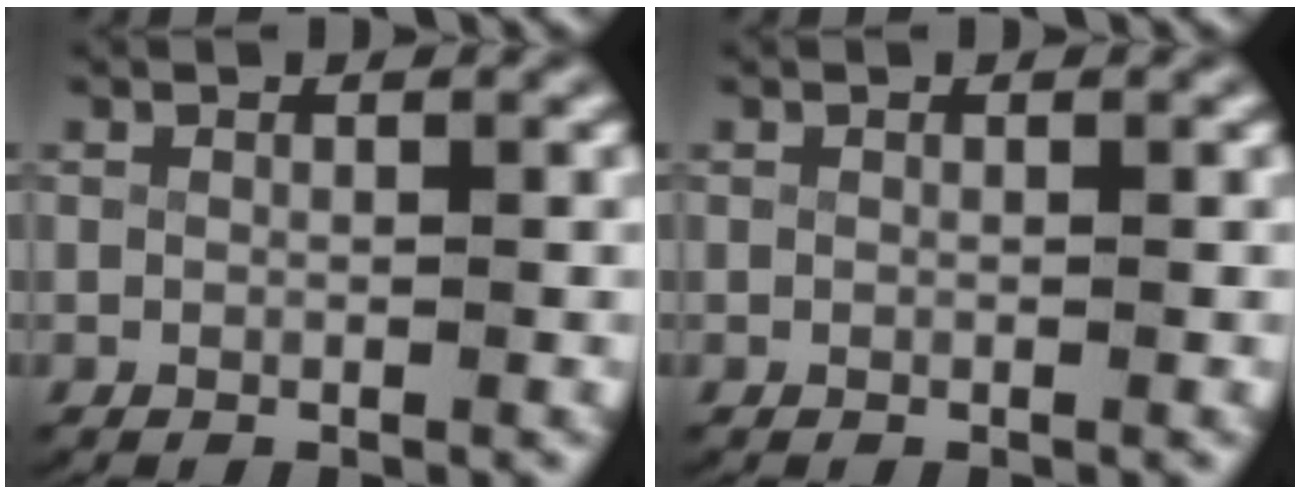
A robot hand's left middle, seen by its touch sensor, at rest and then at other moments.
{"total": 0.0}